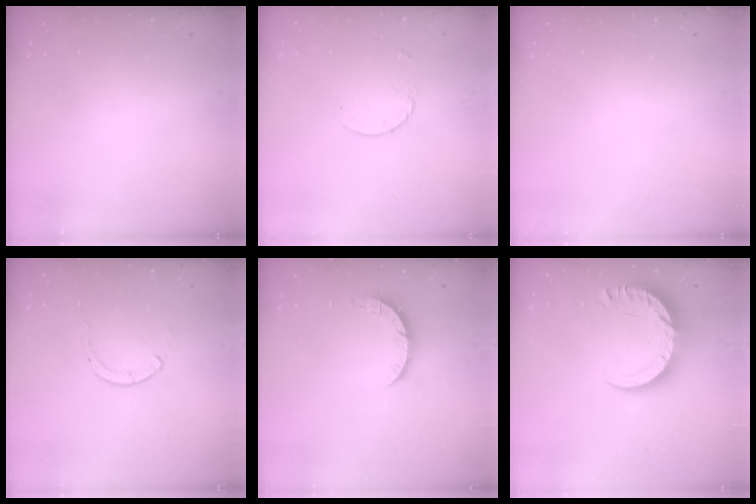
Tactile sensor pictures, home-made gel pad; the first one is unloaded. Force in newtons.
{"total": 3.8, "press": 3.8, "slide": 0.3}
{"total": 0.0}
{"total": 0.0}
{"total": 4.4, "press": 4.4, "slide": 0.3}
{"total": 11.9, "press": 11.8, "slide": 0.9}